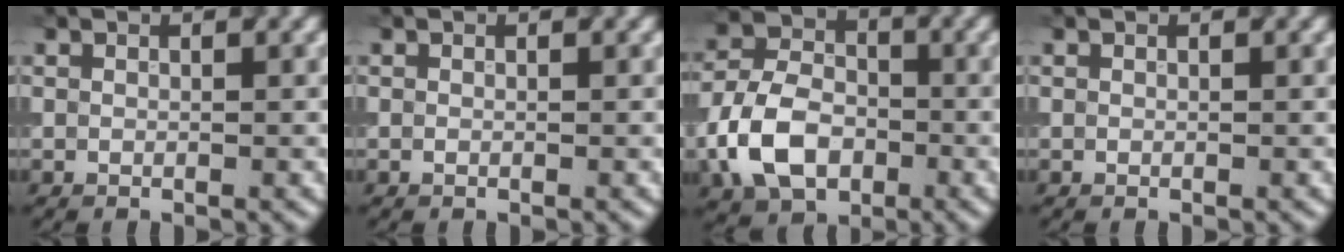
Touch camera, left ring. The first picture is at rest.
{"total": 0.0}
{"total": 7.7, "force": [-2.6, 5.3, 4.9], "torque": [-0.099, 0.004, -0.058]}
{"total": 0.0}